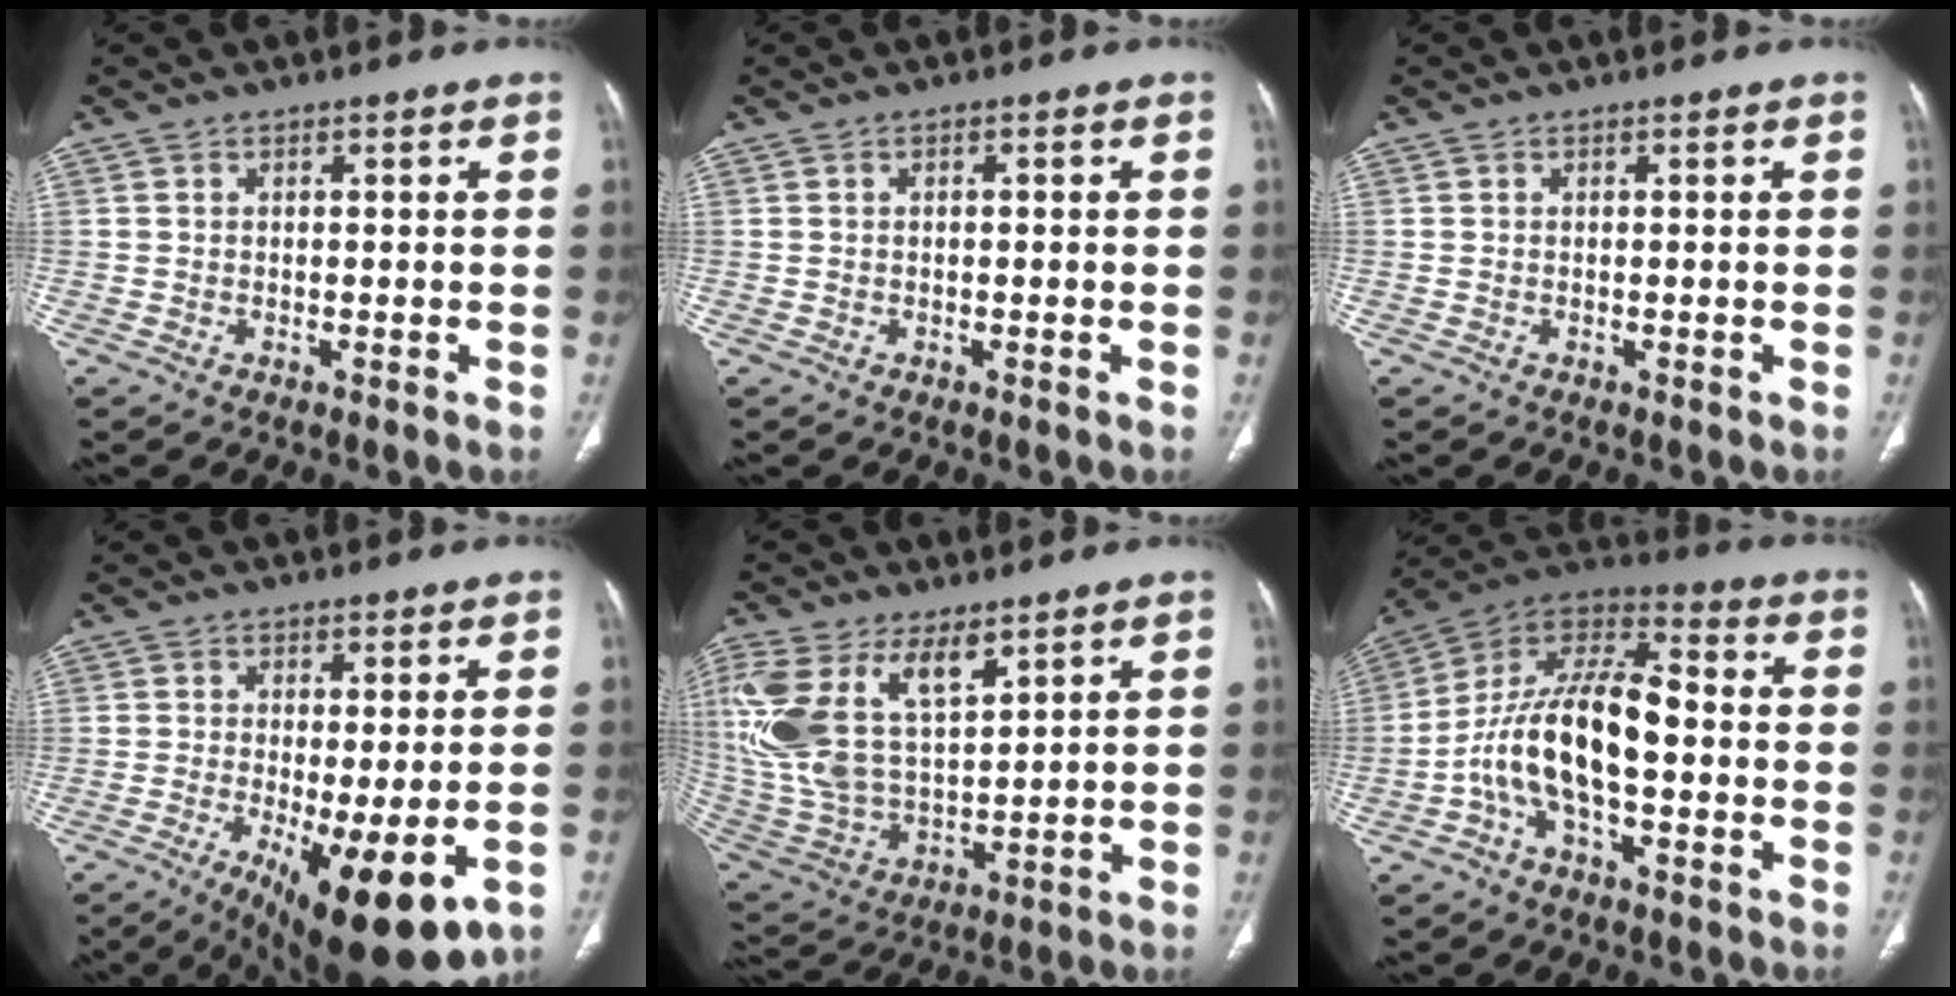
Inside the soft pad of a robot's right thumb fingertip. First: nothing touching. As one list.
[{"total": 0.7, "force": [0.0, 0.2, 0.6], "torque": [-0.014, 0.001, 0.002]}, {"total": 0.0}, {"total": 14.7, "force": [-5.3, 4.4, 13.0], "torque": [-0.174, -0.021, -0.068]}, {"total": 18.4, "force": [8.5, 9.2, 13.4], "torque": [-0.282, -0.023, 0.178]}, {"total": 16.7, "force": [-3.1, 8.0, 14.4], "torque": [-0.259, 0.051, -0.062]}]